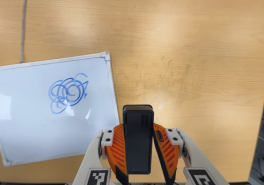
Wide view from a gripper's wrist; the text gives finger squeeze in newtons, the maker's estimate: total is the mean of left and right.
{"total": 5.7, "left": 4.7, "right": 6.8}